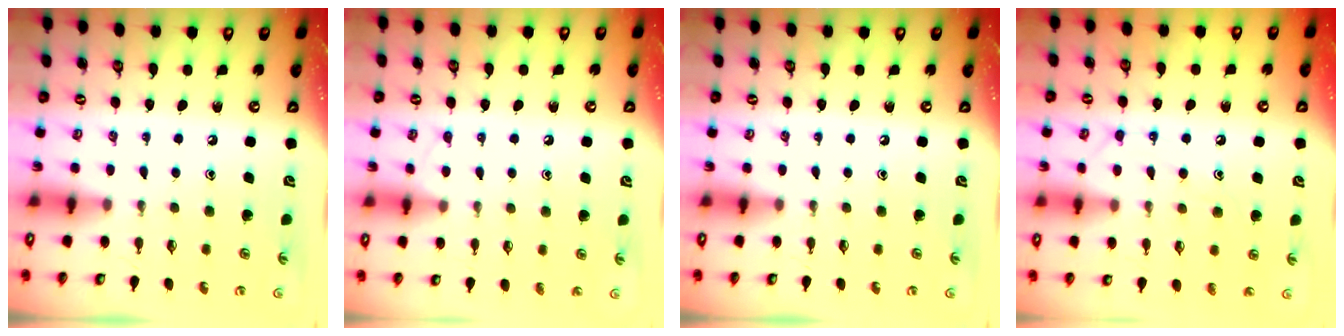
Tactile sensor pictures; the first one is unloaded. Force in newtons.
{"total": 6.3, "press": 6.2, "slide": 0.6}
{"total": 0.0}
{"total": 11.6, "press": 11.5, "slide": 1.0}